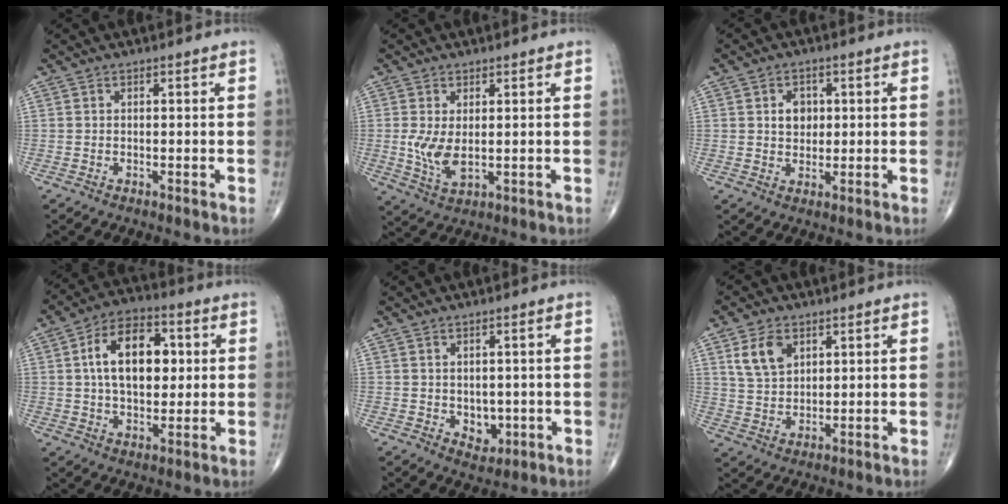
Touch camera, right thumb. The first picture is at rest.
{"total": 5.9, "force": [0.2, 2.9, 5.2], "torque": [-0.106, -0.015, 0.013]}
{"total": 4.4, "force": [0.9, 3.4, 2.5], "torque": [-0.017, -0.002, 0.014]}
{"total": 14.5, "force": [2.5, 8.8, 11.3], "torque": [-0.159, 0.009, 0.036]}
{"total": 4.0, "force": [-0.4, 3.0, 2.6], "torque": [-0.015, -0.005, 0.005]}
{"total": 7.2, "force": [3.3, 4.7, 4.3], "torque": [-0.065, -0.014, 0.068]}